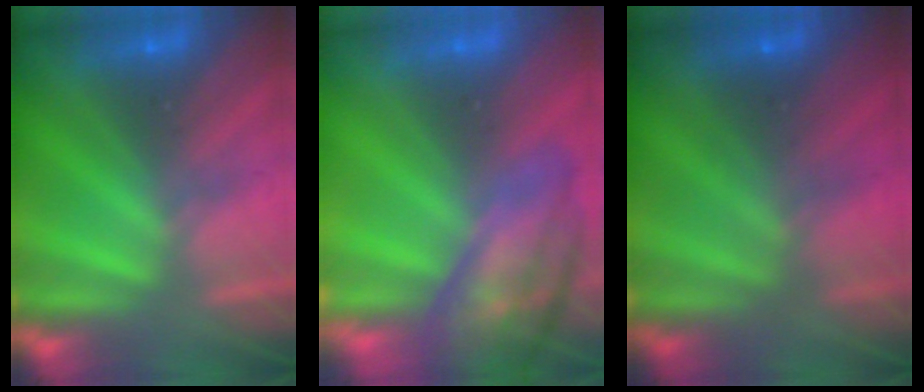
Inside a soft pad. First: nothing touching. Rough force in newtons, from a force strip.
{"total": 5.9}
{"total": 1.9}